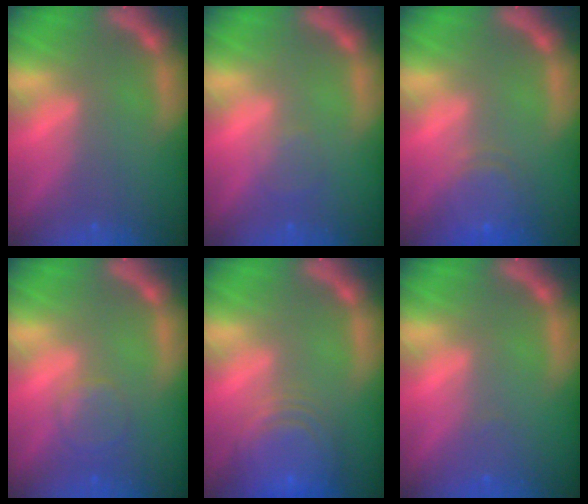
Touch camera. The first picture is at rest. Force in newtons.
{"total": 1.5}
{"total": 4.6}
{"total": 2.9}
{"total": 9.1}
{"total": 1.0}